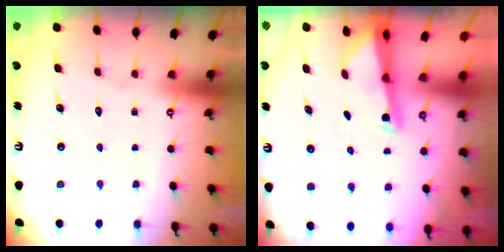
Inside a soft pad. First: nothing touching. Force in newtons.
{"total": 2.1, "press": 2.0, "slide": 0.3}